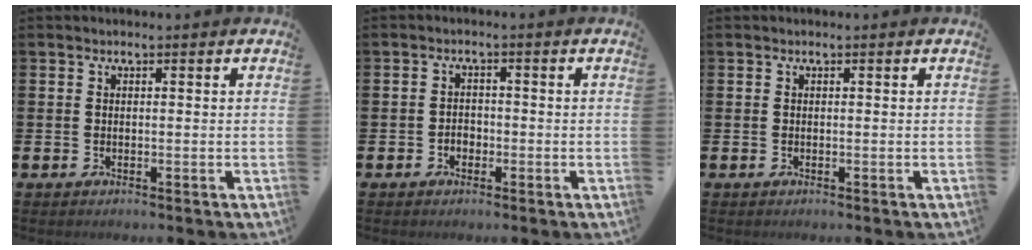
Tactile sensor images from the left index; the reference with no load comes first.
{"total": 1.7, "force": [-0.7, 1.4, 0.6], "torque": [-0.012, 0.003, -0.017]}
{"total": 0.0}